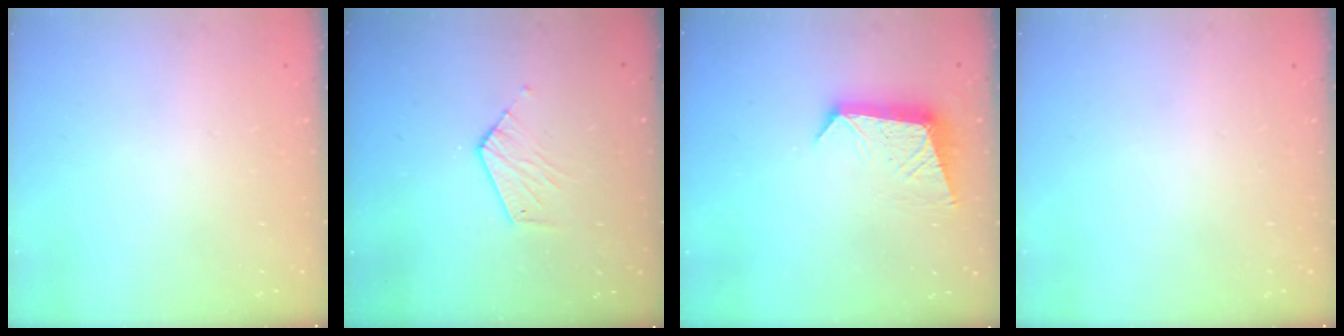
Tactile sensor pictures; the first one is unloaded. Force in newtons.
{"total": 6.4, "press": 6.4, "slide": 0.5}
{"total": 10.1, "press": 10.1, "slide": 0.6}
{"total": 0.0}